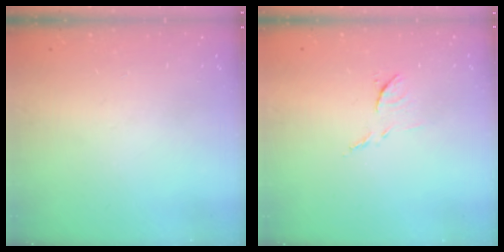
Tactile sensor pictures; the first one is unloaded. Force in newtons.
{"total": 6.9, "press": 6.9, "slide": 0.4}